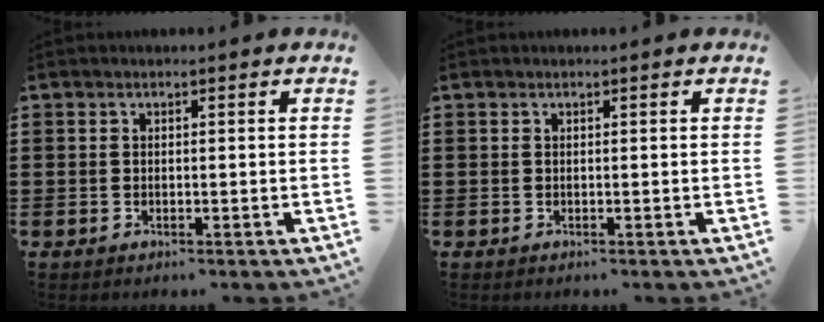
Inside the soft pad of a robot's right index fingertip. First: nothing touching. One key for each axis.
{"total": 0.0}